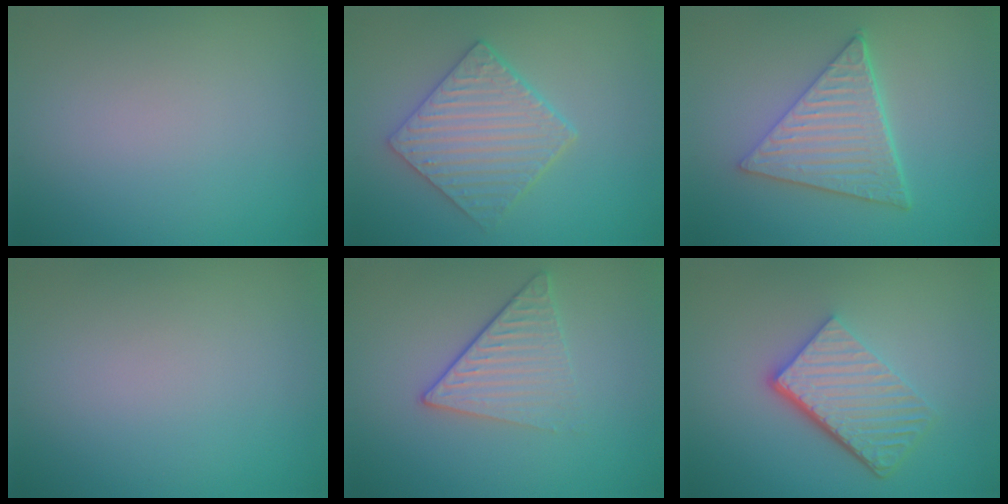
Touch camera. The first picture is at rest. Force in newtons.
{"total": 4.7, "press": 4.0, "slide": 2.4}
{"total": 6.0, "press": 4.5, "slide": 4.0}
{"total": 0.0}
{"total": 3.3, "press": 2.8, "slide": 1.8}
{"total": 5.8, "press": 4.0, "slide": 4.3}